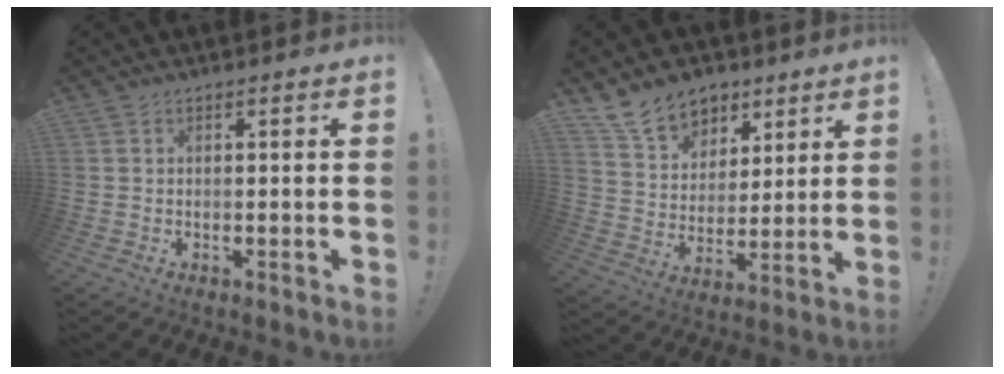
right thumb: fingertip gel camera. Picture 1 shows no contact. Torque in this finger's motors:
{"motor_torque": [0.05, 0.11, 0.17, 0.33, 0.13]}